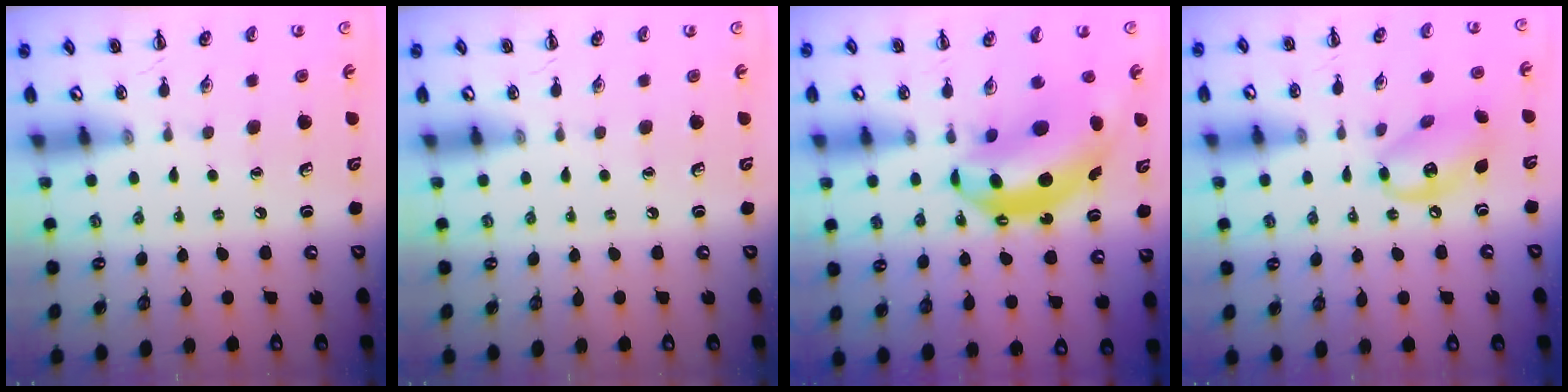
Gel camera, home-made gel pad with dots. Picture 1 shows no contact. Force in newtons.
{"total": 0.0}
{"total": 11.8, "press": 11.3, "slide": 3.3}
{"total": 12.2, "press": 12.0, "slide": 2.5}